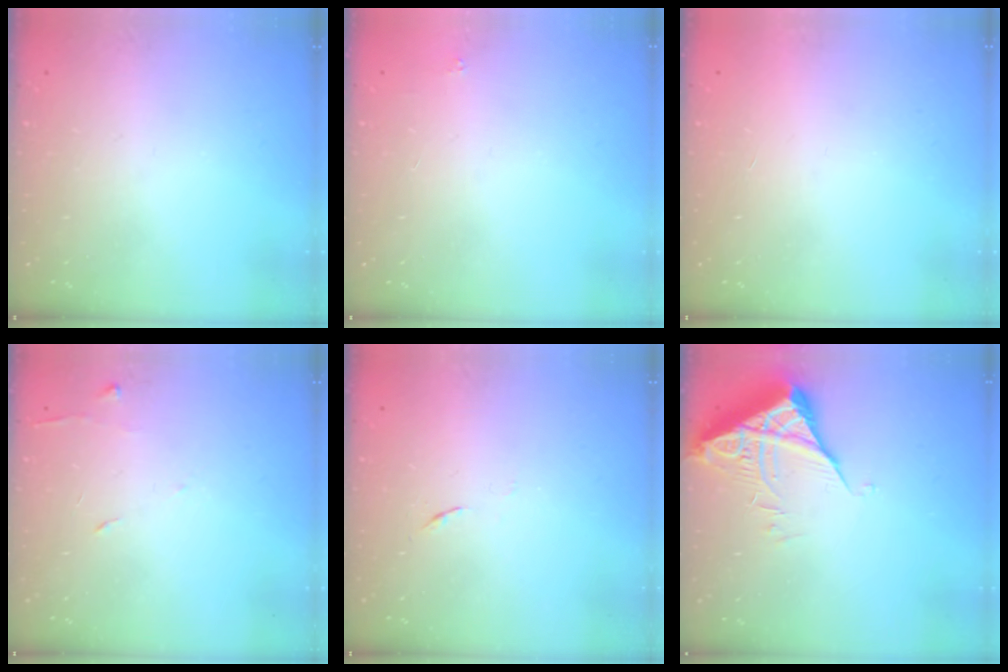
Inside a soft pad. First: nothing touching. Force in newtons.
{"total": 1.8, "press": 1.7, "slide": 0.1}
{"total": 1.7, "press": 1.7, "slide": 0.1}
{"total": 5.8, "press": 5.7, "slide": 0.6}
{"total": 3.5, "press": 3.4, "slide": 0.6}
{"total": 5.7, "press": 5.7, "slide": 0.5}